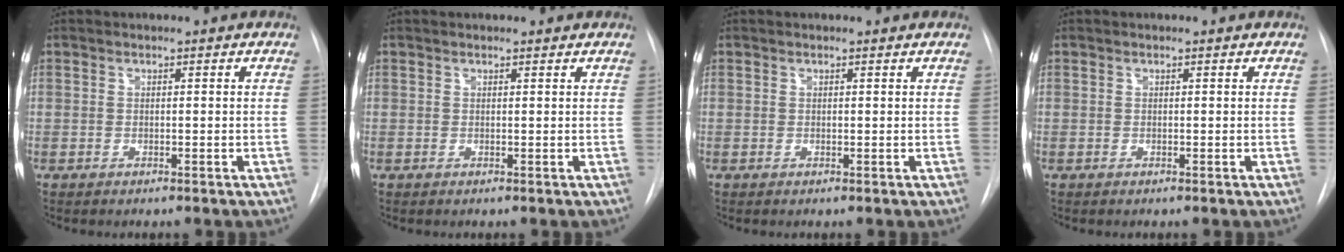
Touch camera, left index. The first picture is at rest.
{"total": 1.1, "force": [1.0, 0.1, 0.1], "torque": [-0.010, 0.002, 0.012]}
{"total": 0.0}
{"total": 0.0}